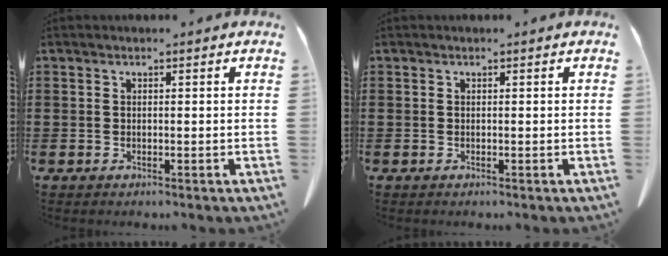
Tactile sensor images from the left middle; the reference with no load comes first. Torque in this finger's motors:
{"motor_torque": [1.06, -1.08, 0.05, 0.01]}